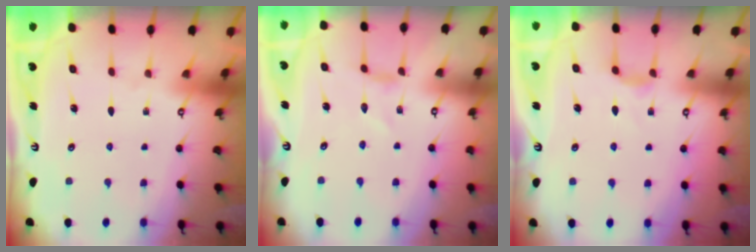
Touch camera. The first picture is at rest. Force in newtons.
{"total": 0.0}
{"total": 3.5, "press": 3.5, "slide": 0.6}